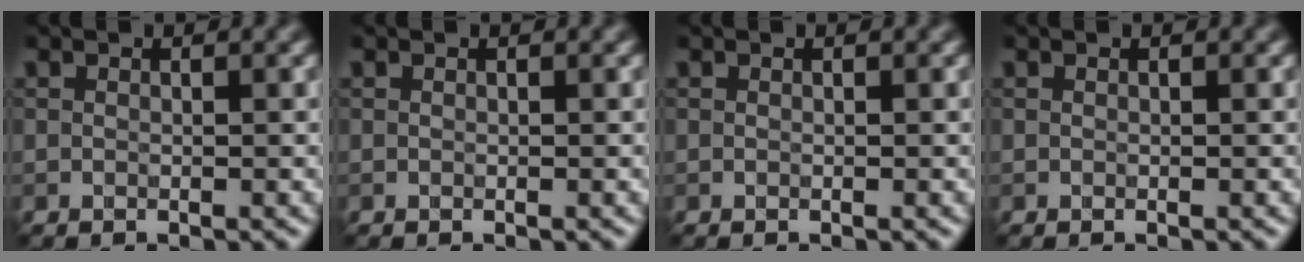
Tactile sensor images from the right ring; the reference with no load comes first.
{"total": 0.0}
{"total": 0.0}
{"total": 0.0}